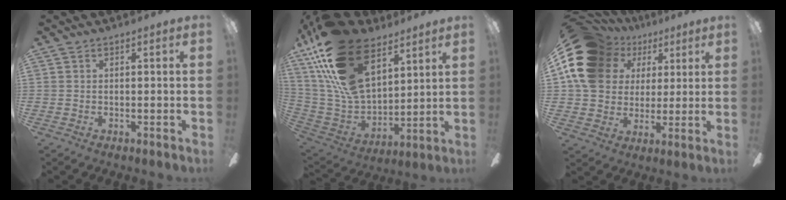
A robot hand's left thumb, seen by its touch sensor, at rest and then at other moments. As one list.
[{"total": 25.8, "force": [14.1, 14.4, 16.1], "torque": [-0.347, -0.067, 0.257]}, {"total": 18.7, "force": [5.8, 15.2, 9.2], "torque": [-0.172, -0.017, 0.110]}]